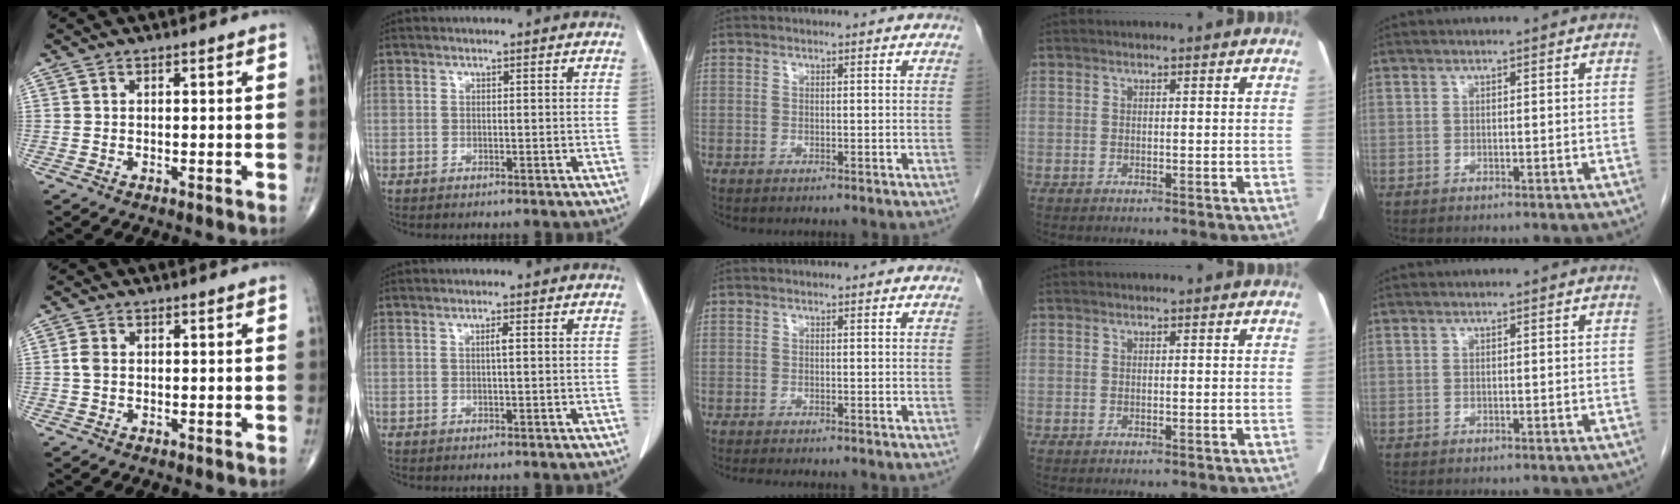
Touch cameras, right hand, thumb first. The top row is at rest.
{"thumb": {"total": 1.9, "force": [0.0, 1.4, 1.3], "torque": [-0.029, 0.002, -0.002]}, "index": {"total": 1.0, "force": [0.2, 0.0, 1.0], "torque": [-0.018, 0.002, 0.003]}, "middle": {"total": 2.5, "force": [-2.2, 0.4, 1.2], "torque": [-0.018, -0.005, -0.027]}}